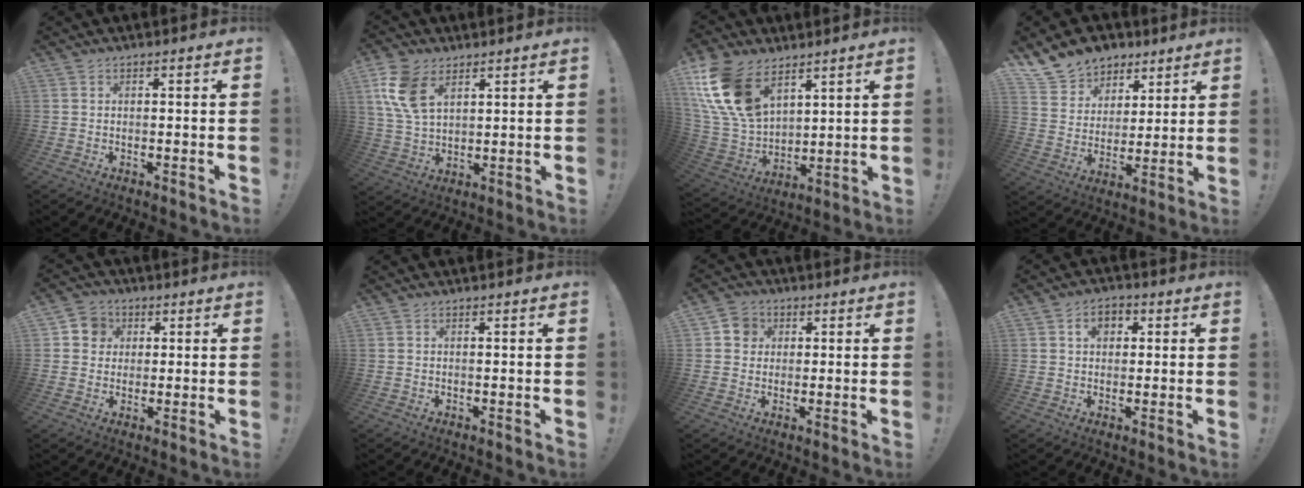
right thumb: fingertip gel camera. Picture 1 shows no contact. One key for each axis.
{"total": 12.4, "fx": 6.0, "fy": 7.6, "fz": 7.7, "tx": -0.161, "ty": -0.015, "tz": 0.116}
{"total": 19.1, "fx": 10.4, "fy": 11.2, "fz": 11.3, "tx": -0.245, "ty": -0.060, "tz": 0.199}
{"total": 11.3, "fx": 7.8, "fy": 7.9, "fz": 2.2, "tx": -0.035, "ty": -0.060, "tz": 0.152}
{"total": 6.6, "fx": 1.4, "fy": 6.1, "fz": 1.9, "tx": -0.022, "ty": 0.001, "tz": 0.027}
{"total": 0.0}
{"total": 5.7, "fx": 1.3, "fy": 5.2, "fz": 2.0, "tx": -0.028, "ty": 0.008, "tz": 0.027}
{"total": 5.2, "fx": 1.6, "fy": 3.9, "fz": 3.1, "tx": -0.037, "ty": 0.001, "tz": 0.025}